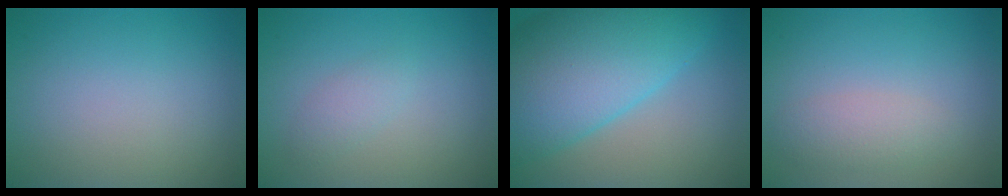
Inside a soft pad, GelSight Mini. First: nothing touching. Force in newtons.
{"total": 1.4, "press": 1.4, "slide": 0.1}
{"total": 12.6, "press": 12.6, "slide": 0.4}
{"total": 2.1, "press": 2.1, "slide": 0.1}